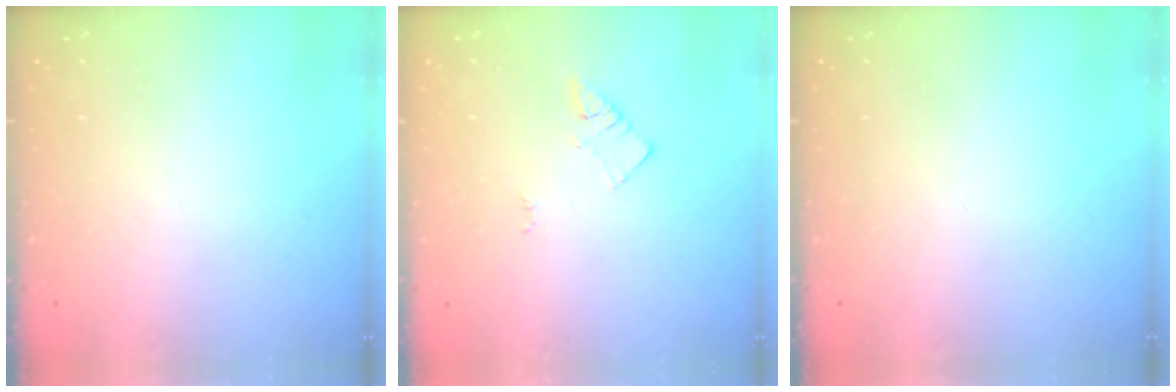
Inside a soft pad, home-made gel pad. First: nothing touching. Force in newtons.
{"total": 2.1, "press": 2.1, "slide": 0.3}
{"total": 0.0}